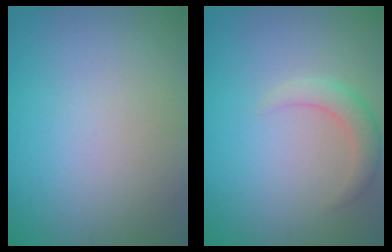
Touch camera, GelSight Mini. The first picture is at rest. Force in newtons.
{"total": 2.3, "press": 2.3, "slide": 0.4}